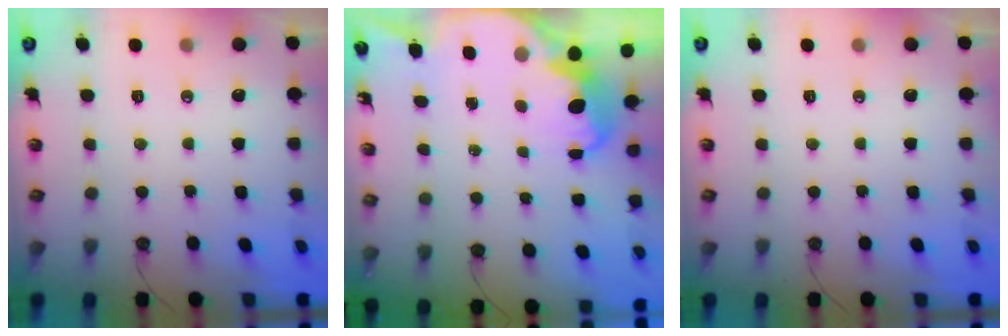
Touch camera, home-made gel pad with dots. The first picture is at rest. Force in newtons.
{"total": 3.4, "press": 3.3, "slide": 0.8}
{"total": 0.0}